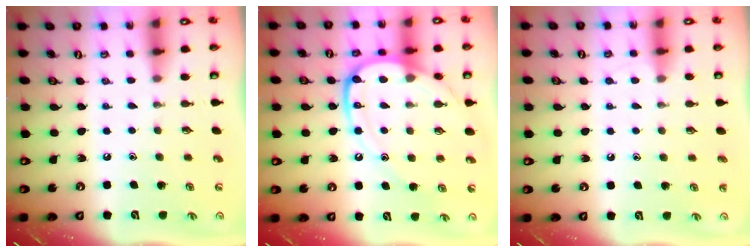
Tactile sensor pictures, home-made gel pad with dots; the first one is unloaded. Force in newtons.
{"total": 14.4, "press": 14.3, "slide": 1.3}
{"total": 2.4, "press": 2.4, "slide": 0.3}